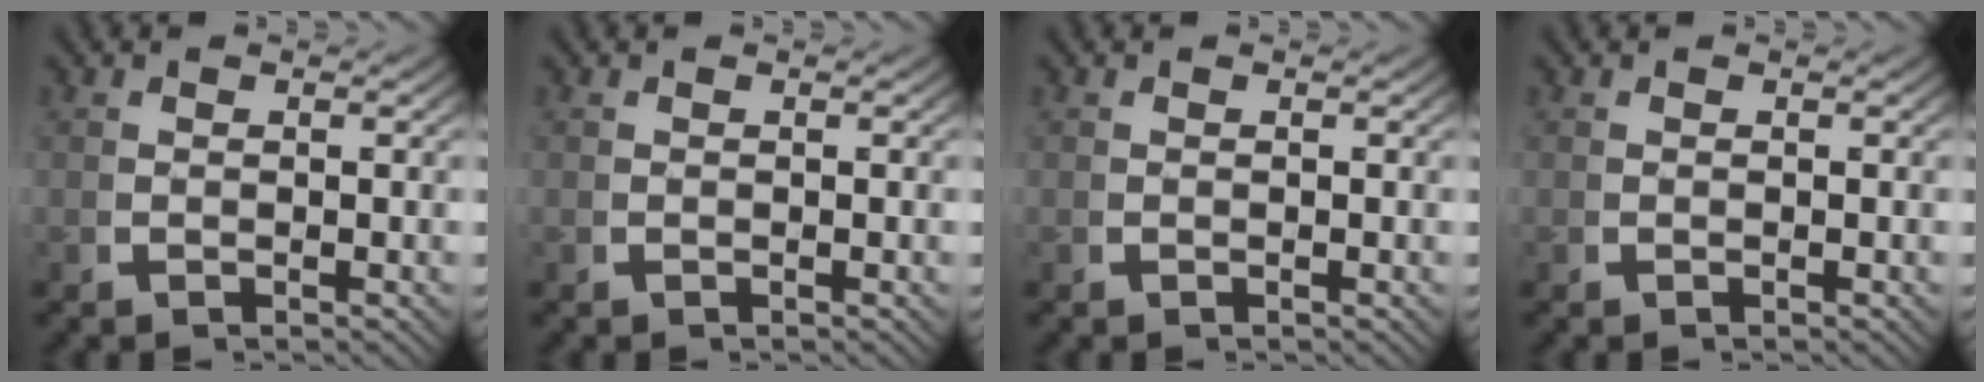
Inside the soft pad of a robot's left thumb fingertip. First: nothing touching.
{"total": 0.0}
{"total": 0.0}
{"total": 0.0}